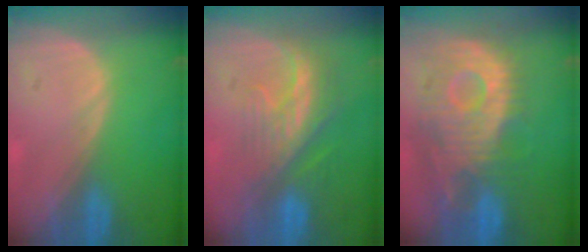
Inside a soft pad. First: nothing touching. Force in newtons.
{"total": 8.4, "press": 7.5, "slide": 3.7}
{"total": 12.0, "press": 10.7, "slide": 5.5}